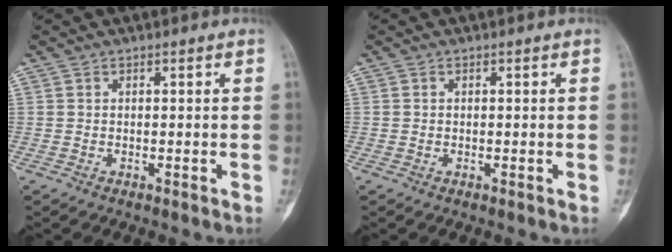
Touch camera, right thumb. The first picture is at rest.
{"total": 0.0}